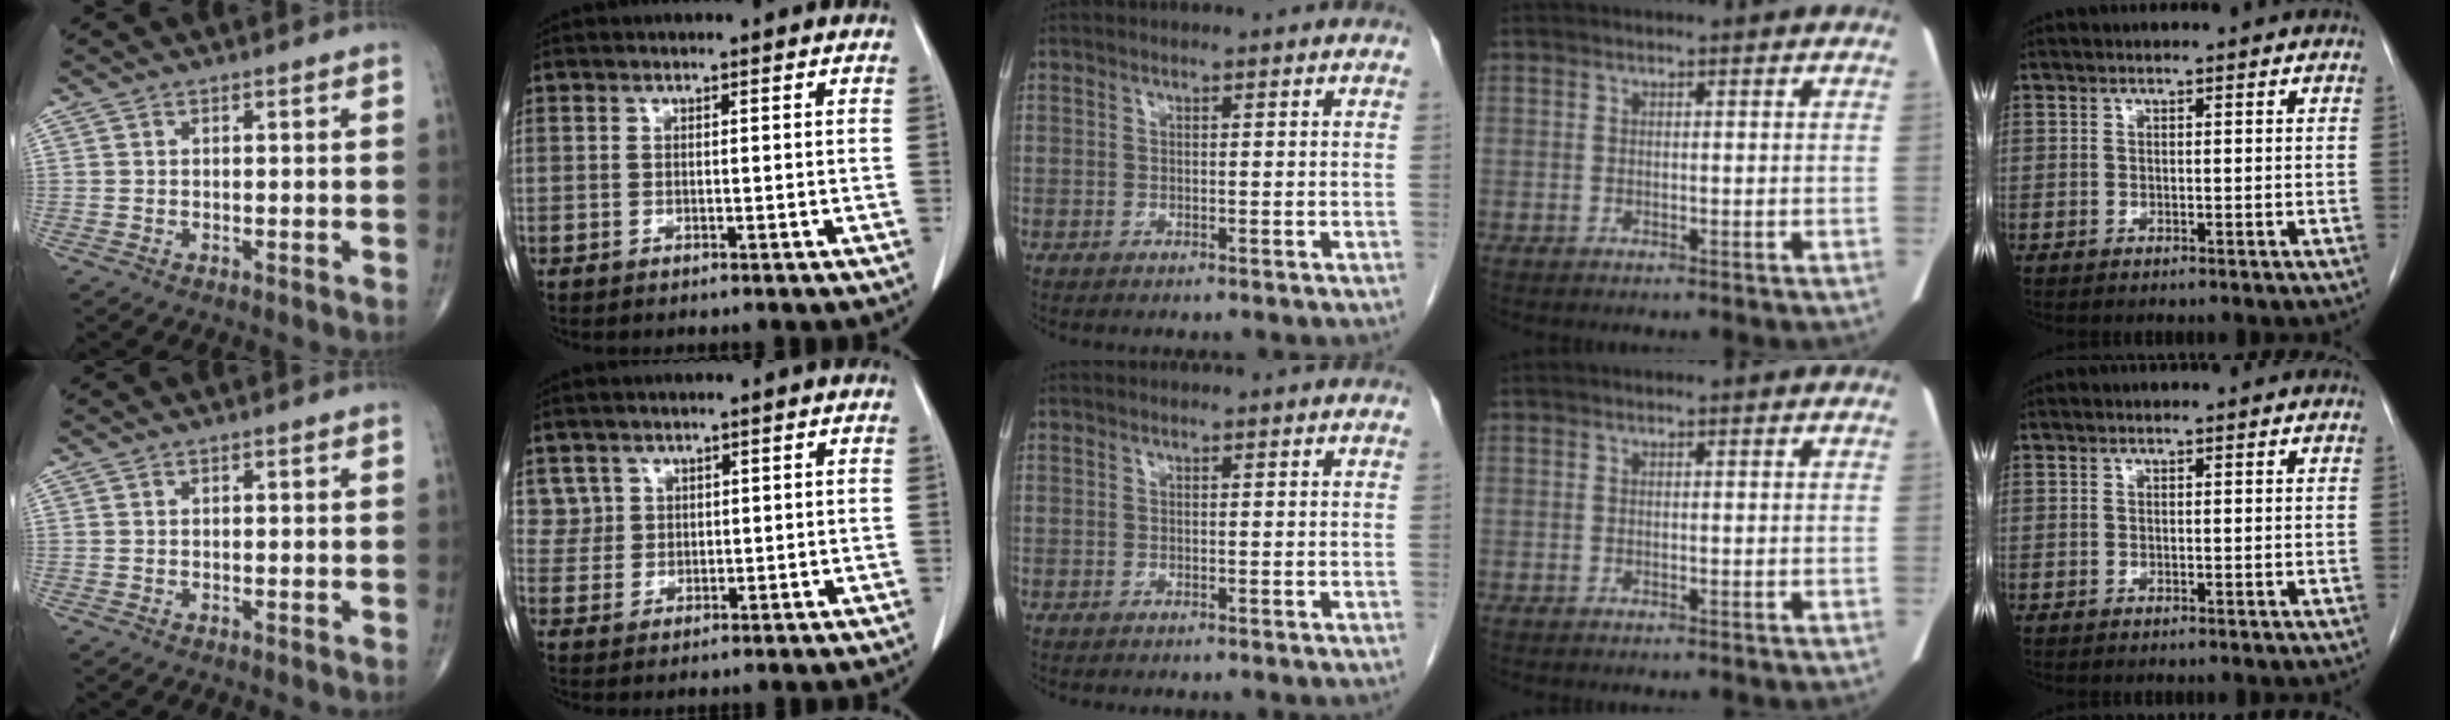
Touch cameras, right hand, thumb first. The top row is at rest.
{"index": {"total": 3.6, "force": [2.0, 2.9, -0.4], "torque": [0.022, 0.004, 0.038]}}